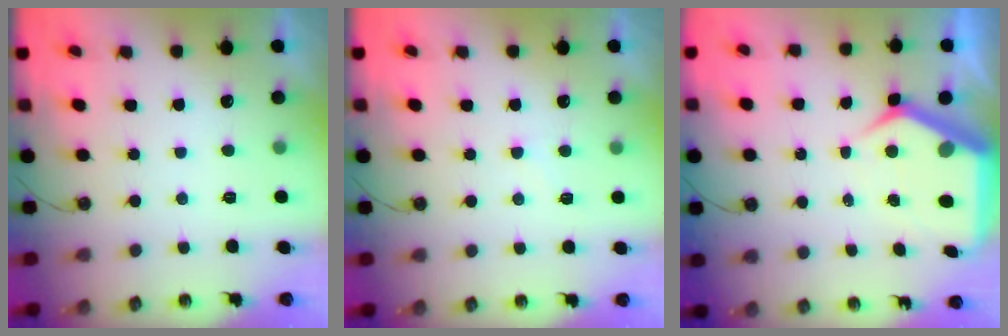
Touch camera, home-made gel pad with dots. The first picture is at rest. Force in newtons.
{"total": 4.7, "press": 4.6, "slide": 0.5}
{"total": 10.4, "press": 10.3, "slide": 1.3}